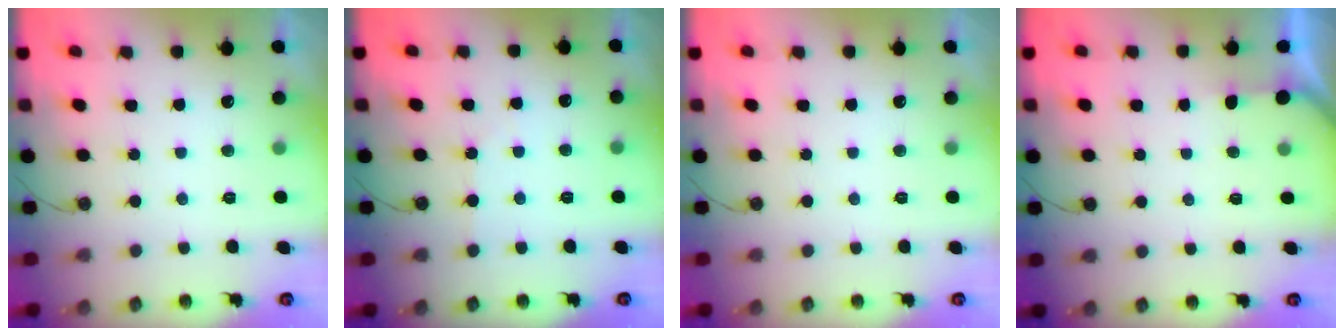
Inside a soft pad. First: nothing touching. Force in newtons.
{"total": 1.8, "press": 1.8, "slide": 0.3}
{"total": 0.0}
{"total": 1.9, "press": 1.9, "slide": 0.2}